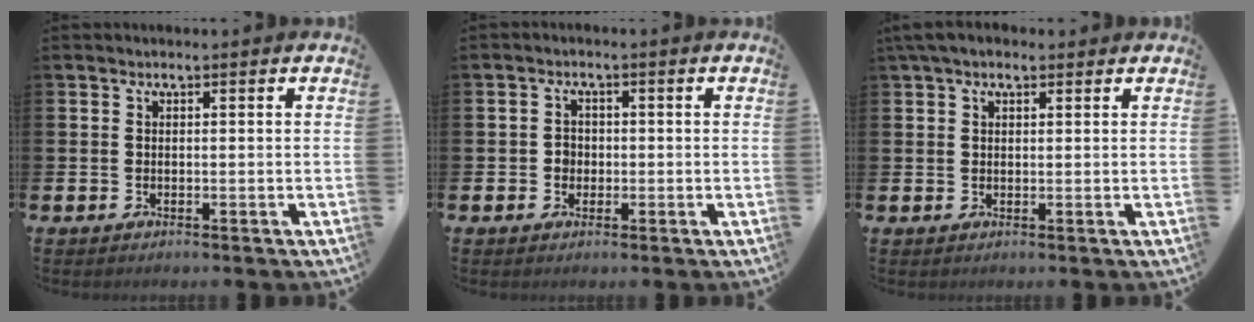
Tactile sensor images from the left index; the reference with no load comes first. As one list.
[{"total": 1.9, "force": [-0.3, 1.7, 0.6], "torque": [0.001, 0.002, -0.012]}, {"total": 2.9, "force": [2.0, 1.2, 1.7], "torque": [-0.026, 0.003, 0.034]}]